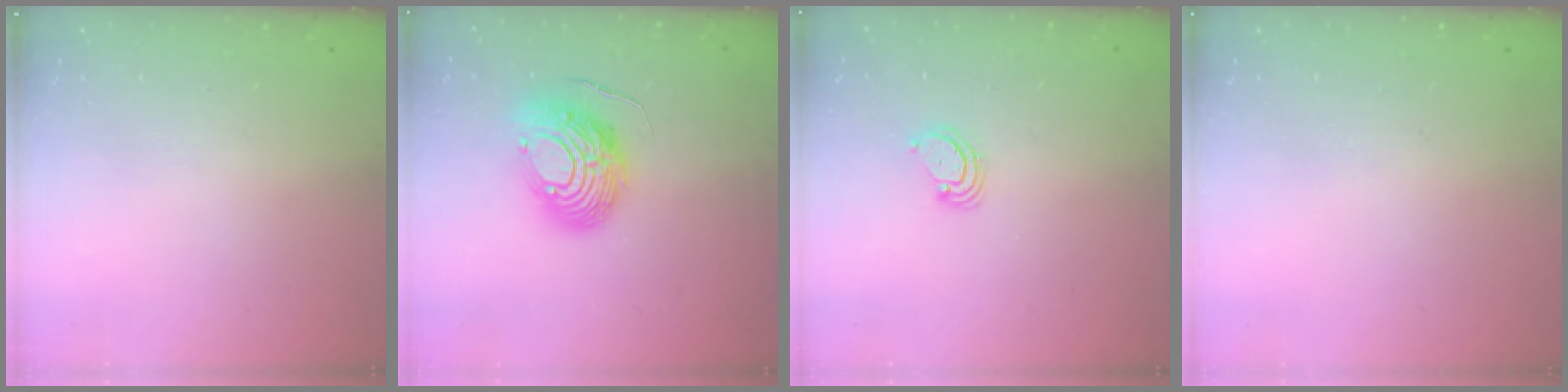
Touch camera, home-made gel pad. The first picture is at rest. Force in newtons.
{"total": 12.4, "press": 12.3, "slide": 1.1}
{"total": 2.9, "press": 2.9, "slide": 0.3}
{"total": 0.0}